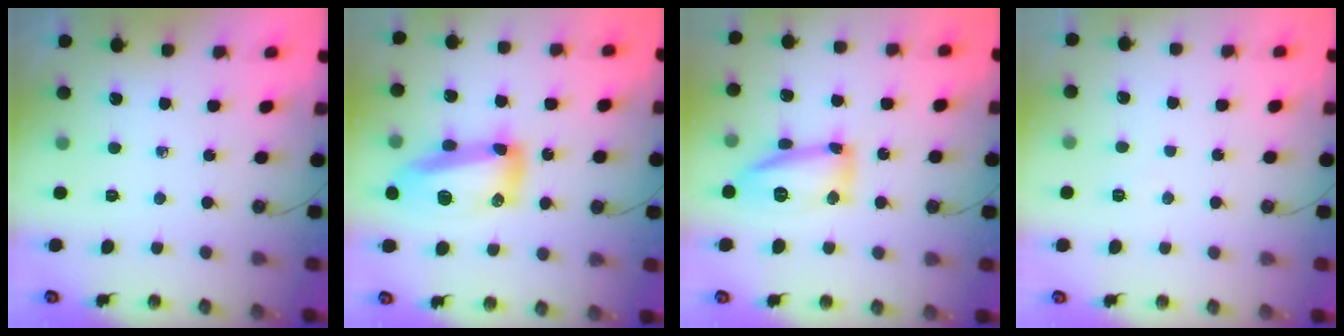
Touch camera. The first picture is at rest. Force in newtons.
{"total": 16.4, "press": 16.3, "slide": 1.5}
{"total": 14.1, "press": 13.9, "slide": 2.4}
{"total": 9.9, "press": 3.3, "slide": 9.3}